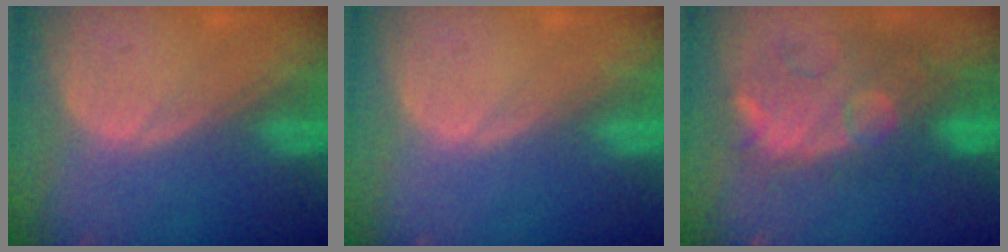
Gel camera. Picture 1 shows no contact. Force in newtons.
{"total": 0.0}
{"total": 11.1, "press": 10.3, "slide": 4.1}